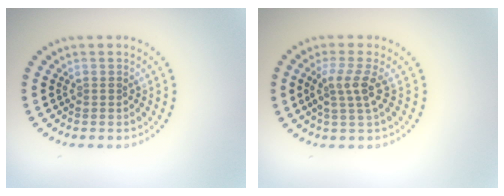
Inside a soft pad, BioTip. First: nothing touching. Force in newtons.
{"total": 2.8, "press": 2.1, "slide": 1.9}